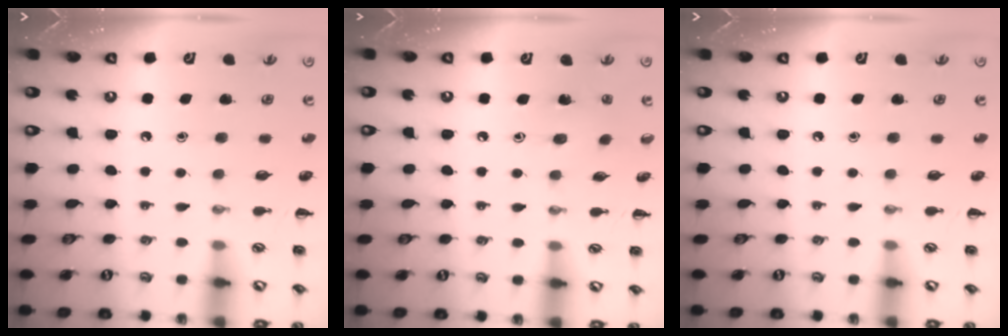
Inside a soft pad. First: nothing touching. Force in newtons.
{"total": 6.5, "press": 6.3, "slide": 1.4}
{"total": 0.0}